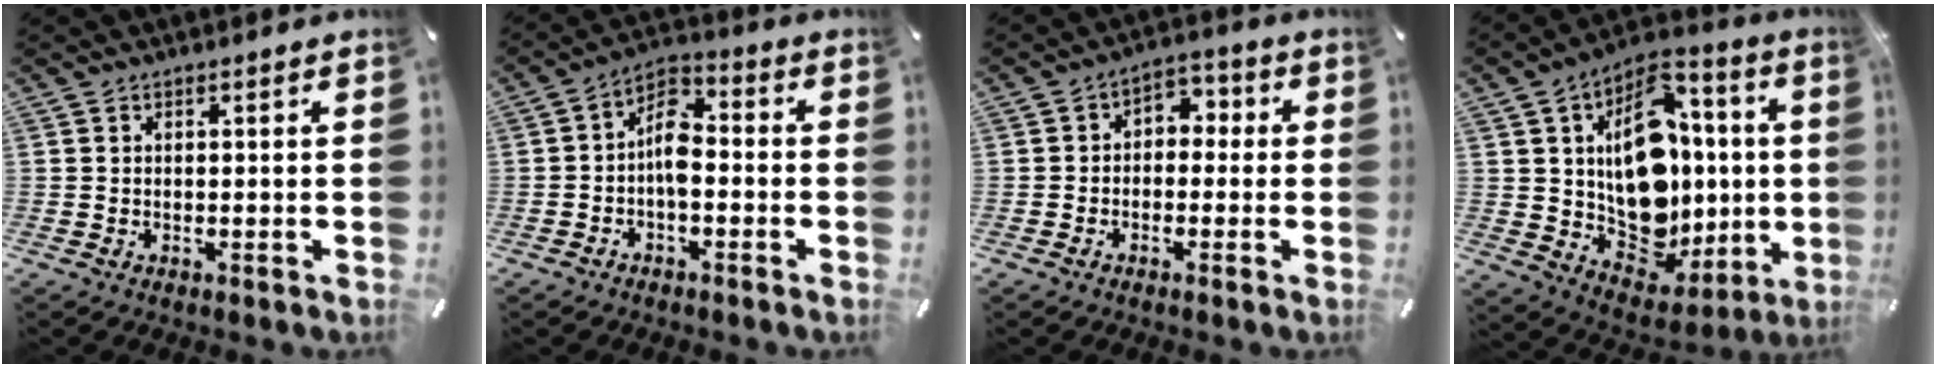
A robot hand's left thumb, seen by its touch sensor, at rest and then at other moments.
{"total": 7.9, "force": [-2.2, 4.5, 6.1], "torque": [-0.123, 0.019, -0.041]}
{"total": 4.1, "force": [-1.8, 3.2, 1.8], "torque": [-0.024, 0.016, -0.039]}
{"total": 19.8, "force": [2.1, 15.1, 12.7], "torque": [-0.191, -0.037, 0.044]}